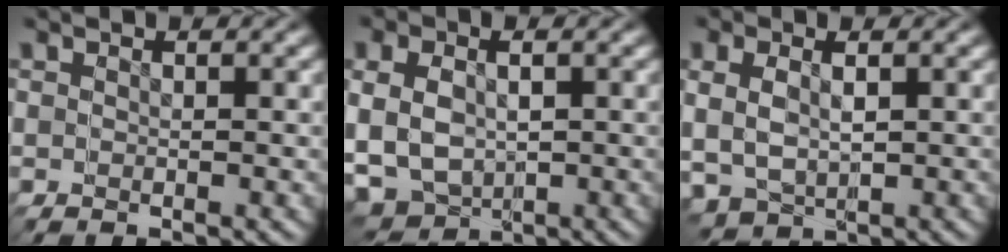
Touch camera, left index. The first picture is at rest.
{"total": 6.3, "force": [-1.5, 5.7, 2.1], "torque": [-0.038, -0.021, -0.018]}
{"total": 2.5, "force": [-0.9, 2.2, 0.8], "torque": [-0.018, -0.016, 0.001]}